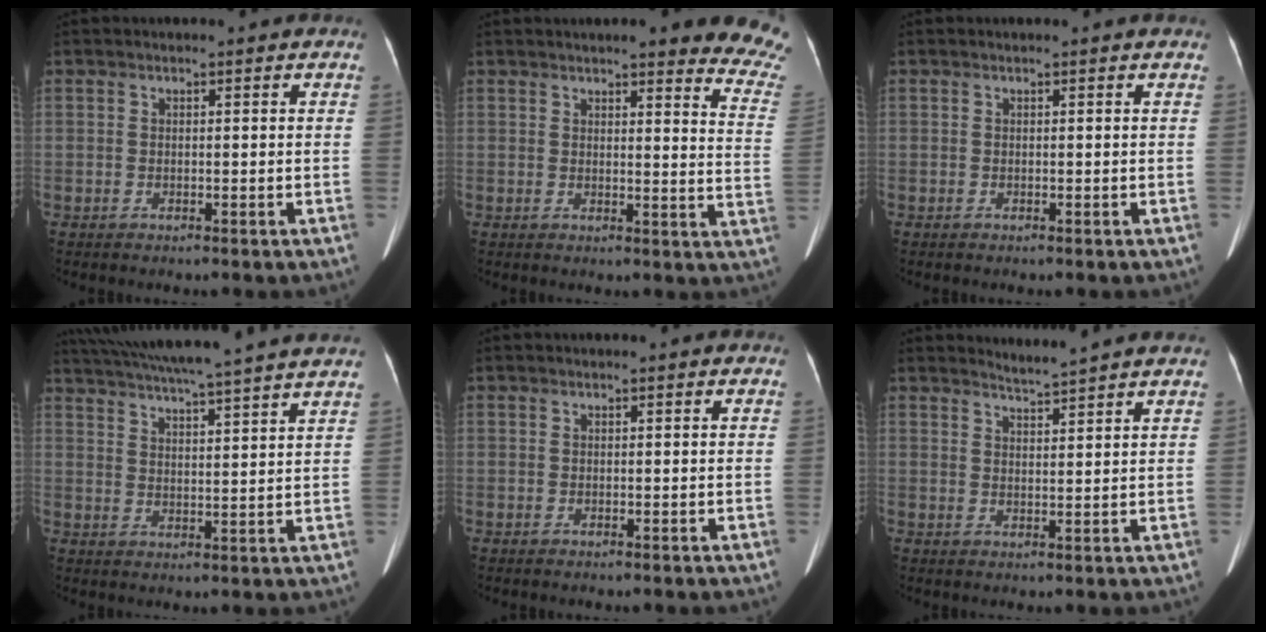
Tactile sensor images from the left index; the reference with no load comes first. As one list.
[{"total": 15.3, "force": [14.3, 1.3, 5.3], "torque": [-0.033, -0.071, 0.129]}, {"total": 0.0}, {"total": 21.6, "force": [19.2, -0.6, 9.8], "torque": [-0.172, 0.007, 0.263]}, {"total": 0.0}, {"total": 3.8, "force": [3.6, -1.2, 0.4], "torque": [-0.015, -0.005, 0.054]}]